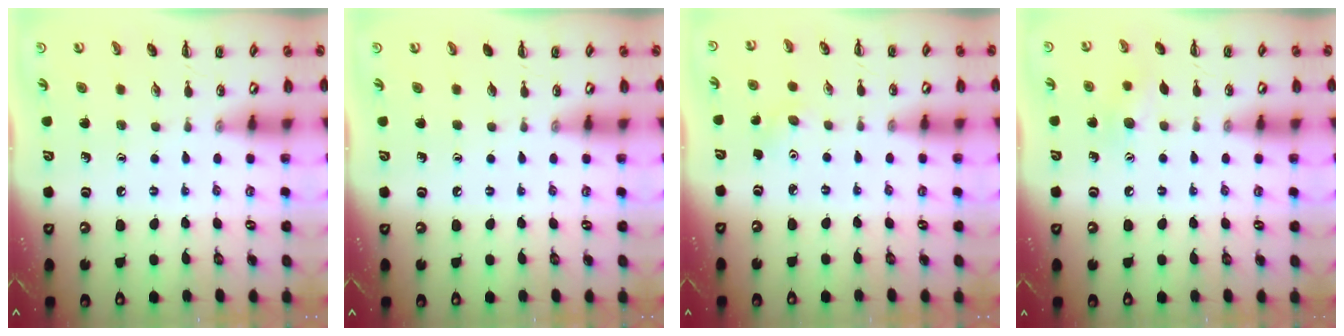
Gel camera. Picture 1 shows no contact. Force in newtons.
{"total": 0.0}
{"total": 3.2, "press": 3.1, "slide": 0.8}
{"total": 6.9, "press": 6.7, "slide": 1.5}